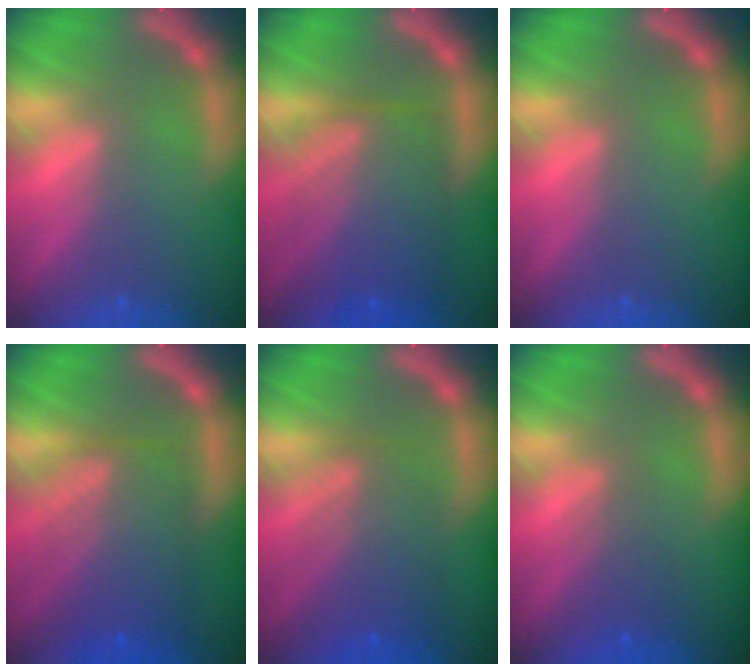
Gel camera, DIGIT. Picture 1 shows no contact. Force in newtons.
{"total": 8.6}
{"total": 0.0}
{"total": 8.0}
{"total": 6.0}
{"total": 2.5}